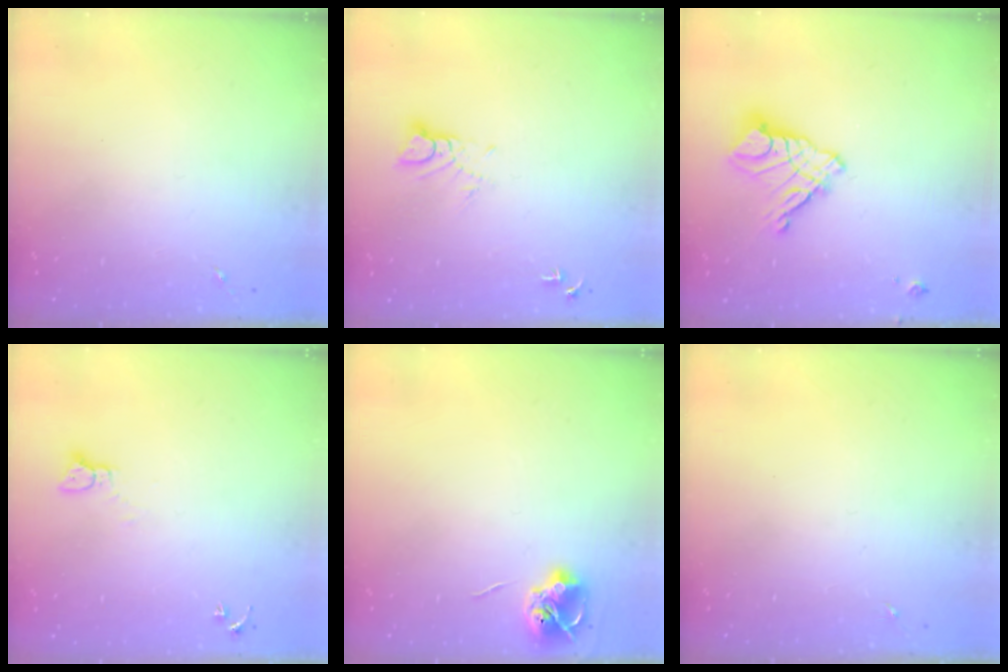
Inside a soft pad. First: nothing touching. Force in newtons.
{"total": 4.3, "press": 4.3, "slide": 0.4}
{"total": 12.6, "press": 12.5, "slide": 1.1}
{"total": 2.3, "press": 2.3, "slide": 0.3}
{"total": 7.3, "press": 7.3, "slide": 0.6}
{"total": 0.0}